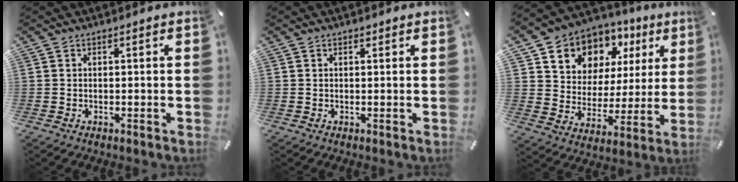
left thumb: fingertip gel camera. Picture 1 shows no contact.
{"total": 0.6, "force": [0.3, 0.4, 0.2], "torque": [-0.004, 0.001, 0.007]}
{"total": 10.1, "force": [6.3, 7.8, 0.9], "torque": [-0.034, -0.065, 0.119]}